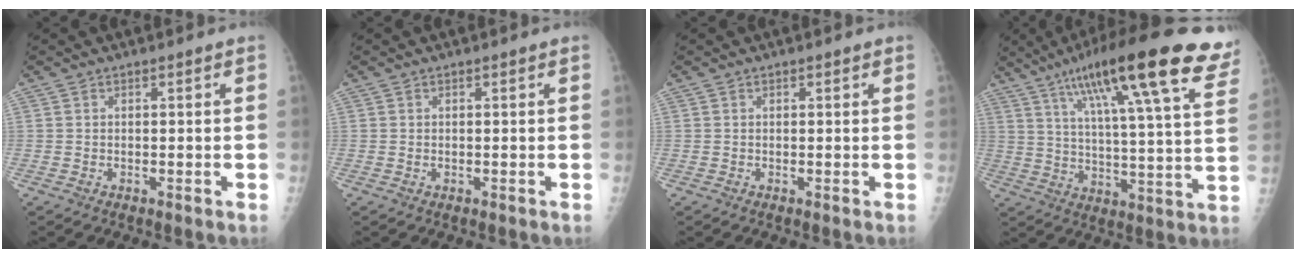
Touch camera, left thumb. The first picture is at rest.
{"total": 0.5, "force": [0.0, 0.4, 0.3], "torque": [-0.007, -0.001, 0.000]}
{"total": 0.6, "force": [0.3, 0.4, 0.2], "torque": [0.003, -0.001, 0.001]}
{"total": 26.8, "force": [16.0, 4.8, 20.9], "torque": [-0.310, -0.028, 0.230]}